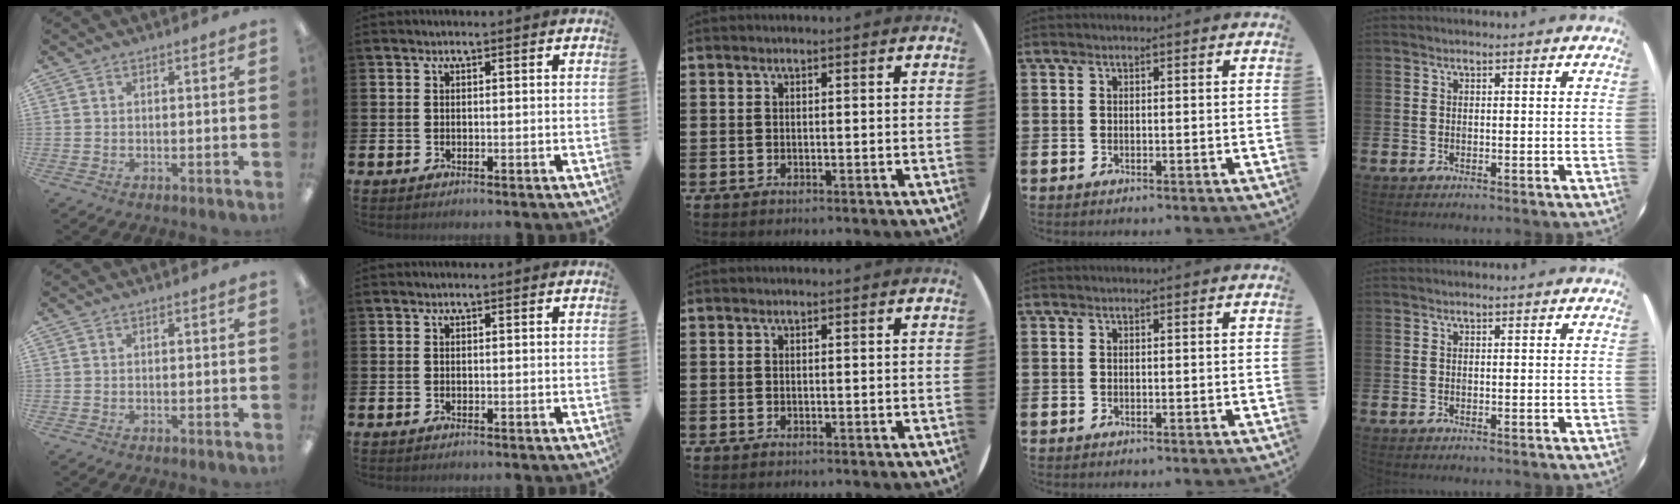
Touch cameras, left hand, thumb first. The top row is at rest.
{}